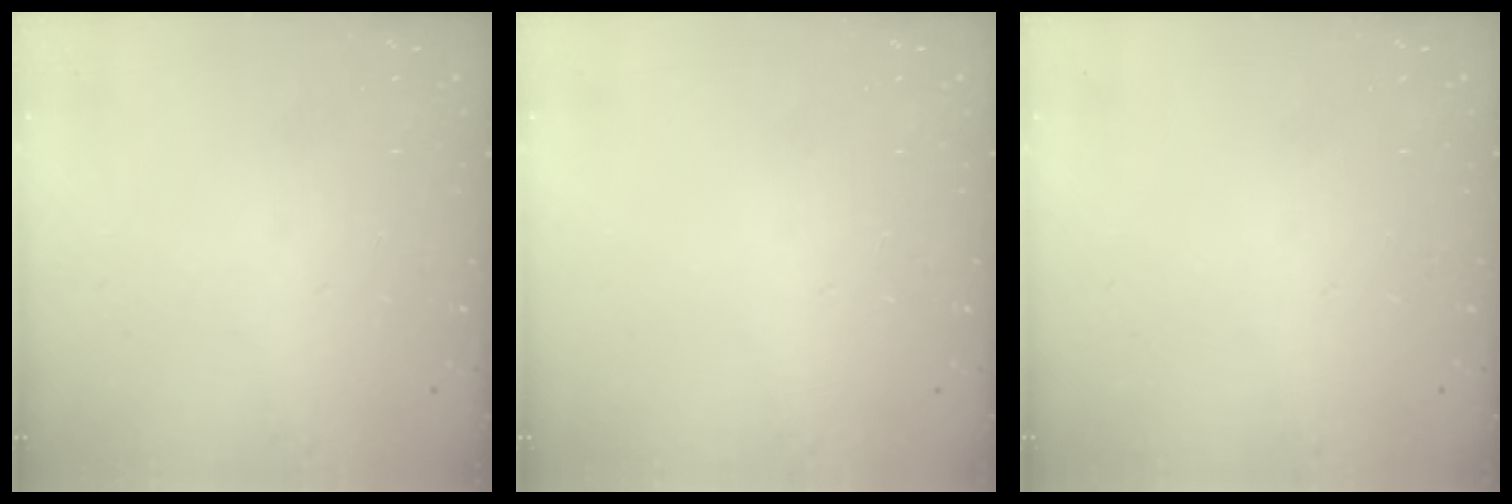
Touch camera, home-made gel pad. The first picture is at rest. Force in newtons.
{"total": 0.0}
{"total": 0.0}